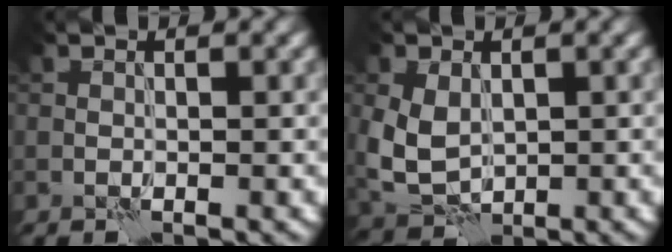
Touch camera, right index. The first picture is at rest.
{"total": 4.5, "force": [0.4, 3.3, 3.0], "torque": [-0.077, -0.005, 0.010]}